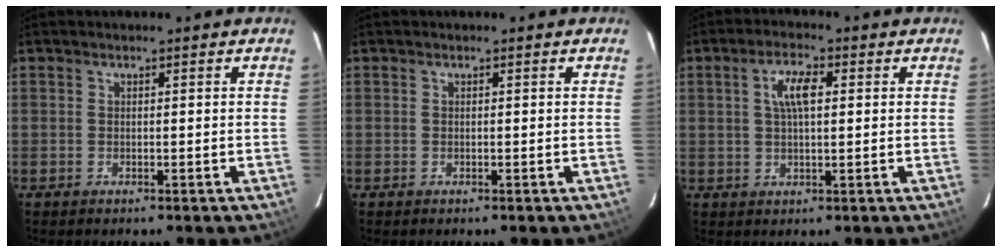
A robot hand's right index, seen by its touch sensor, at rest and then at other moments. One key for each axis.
{"total": 0.0}
{"total": 5.1, "fx": 1.3, "fy": 2.0, "fz": 4.6, "tx": -0.087, "ty": 0.011, "tz": 0.025}